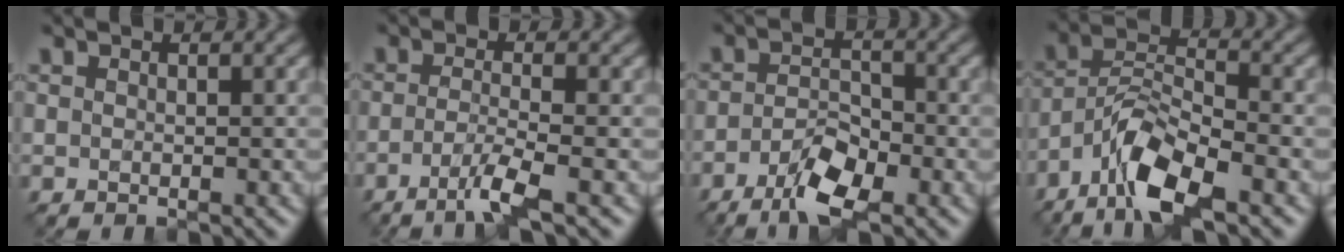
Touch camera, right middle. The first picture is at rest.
{"total": 3.5, "force": [-1.9, 0.5, 2.9], "torque": [-0.055, -0.004, -0.048]}
{"total": 4.9, "force": [-3.0, 1.8, 3.5], "torque": [-0.068, -0.005, -0.057]}
{"total": 7.6, "force": [-4.9, 2.3, 5.3], "torque": [-0.098, 0.003, -0.096]}